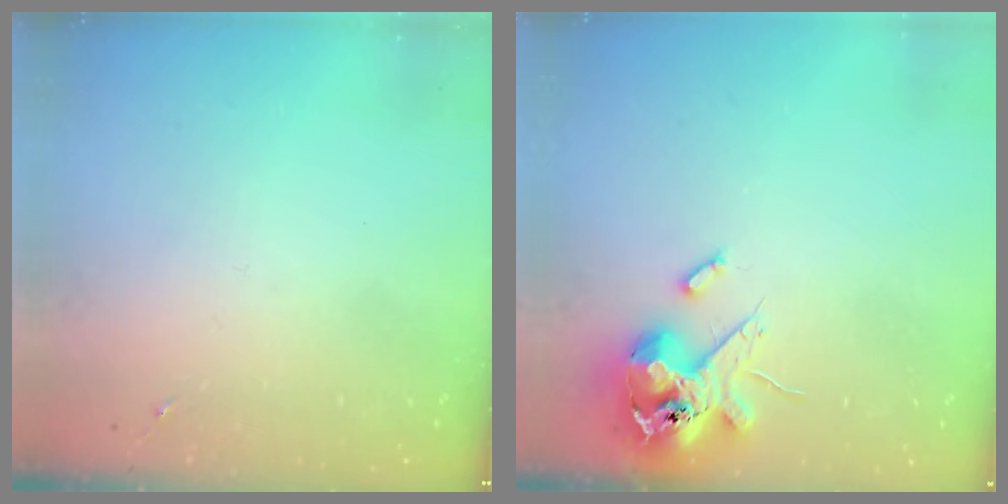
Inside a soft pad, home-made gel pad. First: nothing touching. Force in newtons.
{"total": 14.2, "press": 14.0, "slide": 2.4}